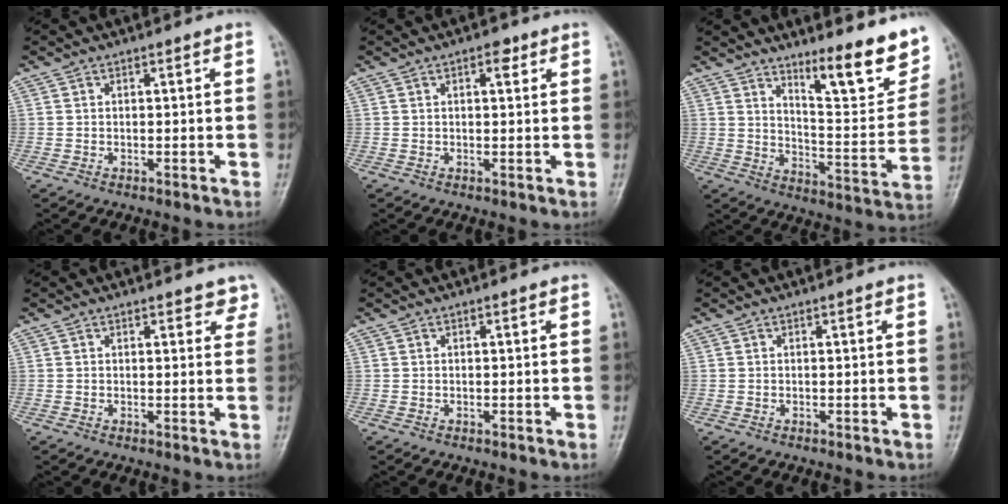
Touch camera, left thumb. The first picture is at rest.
{"total": 2.4, "force": [1.1, 1.1, 1.8], "torque": [-0.017, -0.001, 0.013]}
{"total": 15.7, "force": [10.3, 4.0, 11.1], "torque": [-0.113, -0.076, 0.161]}
{"total": 2.6, "force": [2.0, 1.3, 1.1], "torque": [0.016, -0.006, 0.017]}
{"total": 0.0}
{"total": 0.0}